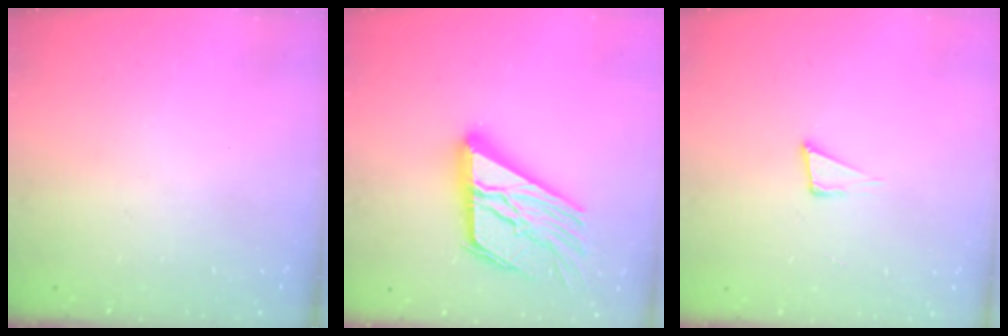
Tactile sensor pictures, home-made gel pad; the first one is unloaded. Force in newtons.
{"total": 21.5, "press": 21.4, "slide": 2.2}
{"total": 4.0, "press": 2.8, "slide": 2.9}